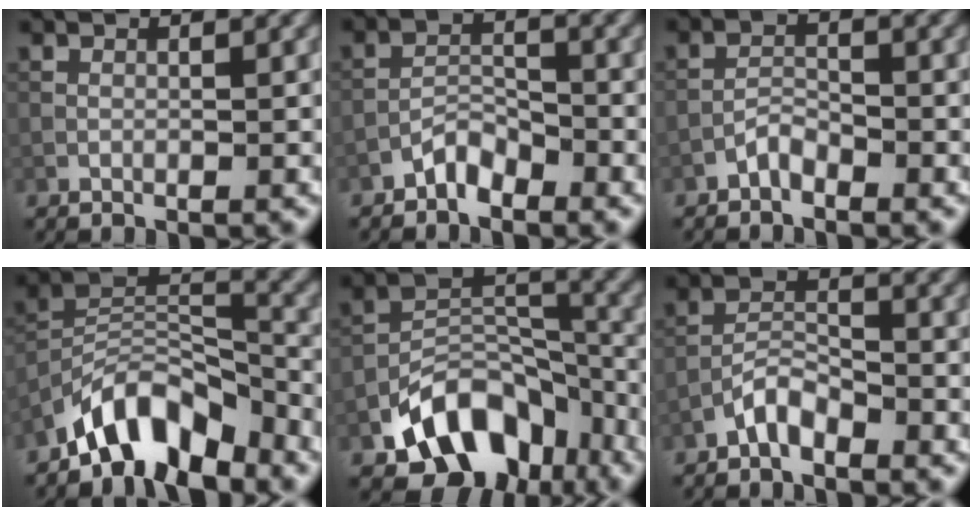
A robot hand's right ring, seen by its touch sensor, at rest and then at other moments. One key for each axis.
{"total": 2.3, "fx": -1.9, "fy": 0.9, "fz": 0.8, "tx": -0.009, "ty": 0.012, "tz": -0.040}
{"total": 1.6, "fx": -1.3, "fy": 0.6, "fz": 0.6, "tx": -0.008, "ty": 0.009, "tz": -0.029}
{"total": 7.7, "fx": -6.1, "fy": 2.9, "fz": 3.7, "tx": -0.051, "ty": 0.005, "tz": -0.122}
{"total": 10.1, "fx": -6.1, "fy": 6.0, "fz": 5.3, "tx": -0.069, "ty": -0.001, "tz": -0.108}
{"total": 2.5, "fx": -2.0, "fy": 0.9, "fz": 1.2, "tx": -0.020, "ty": 0.013, "tz": -0.044}